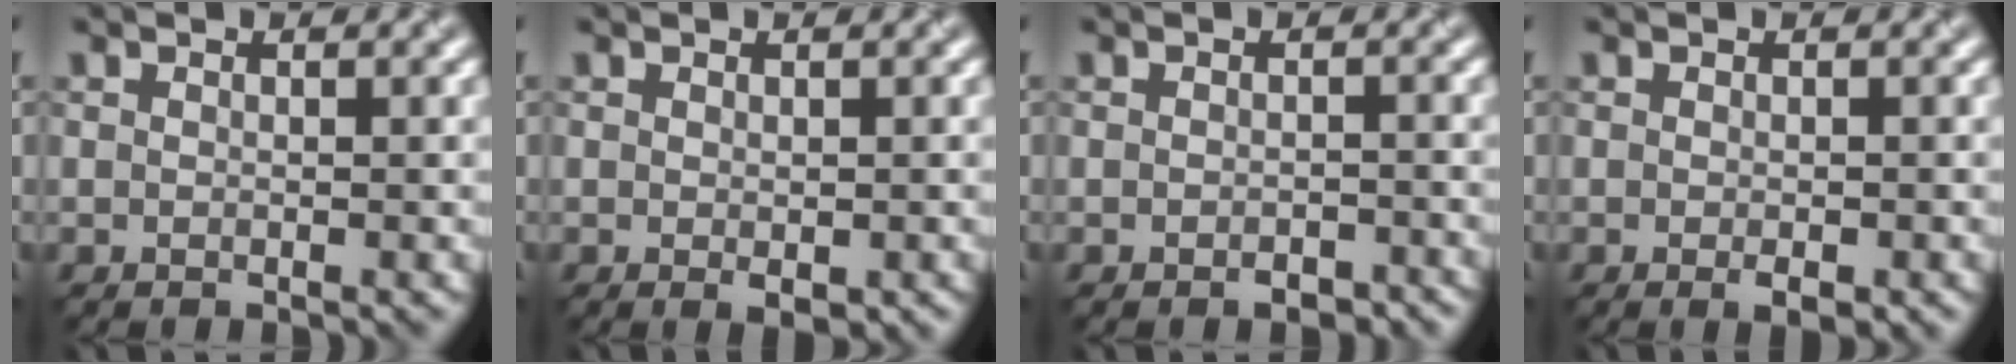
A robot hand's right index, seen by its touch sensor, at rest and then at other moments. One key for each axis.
{"total": 1.2, "fx": -0.3, "fy": 0.6, "fz": 1.0, "tx": -0.014, "ty": -0.006, "tz": -0.001}
{"total": 1.4, "fx": -1.0, "fy": 0.6, "fz": 0.7, "tx": -0.011, "ty": -0.001, "tz": -0.014}
{"total": 1.4, "fx": -0.6, "fy": 0.5, "fz": 1.2, "tx": -0.017, "ty": -0.005, "tz": -0.006}